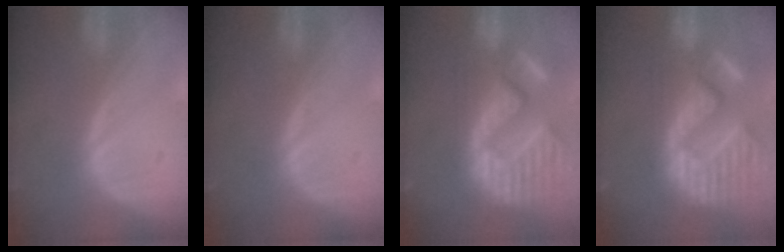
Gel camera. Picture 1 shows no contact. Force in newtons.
{"total": 0.0}
{"total": 15.4, "press": 12.7, "slide": 8.6}
{"total": 15.4, "press": 12.7, "slide": 8.6}